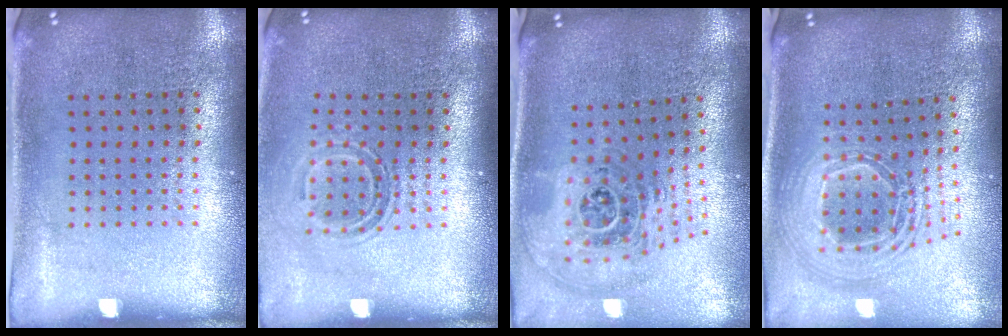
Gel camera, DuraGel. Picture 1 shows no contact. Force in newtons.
{"total": 1.5, "press": 1.1, "slide": 1.1}
{"total": 2.0, "press": 1.5, "slide": 1.4}
{"total": 2.4, "press": 1.8, "slide": 1.6}